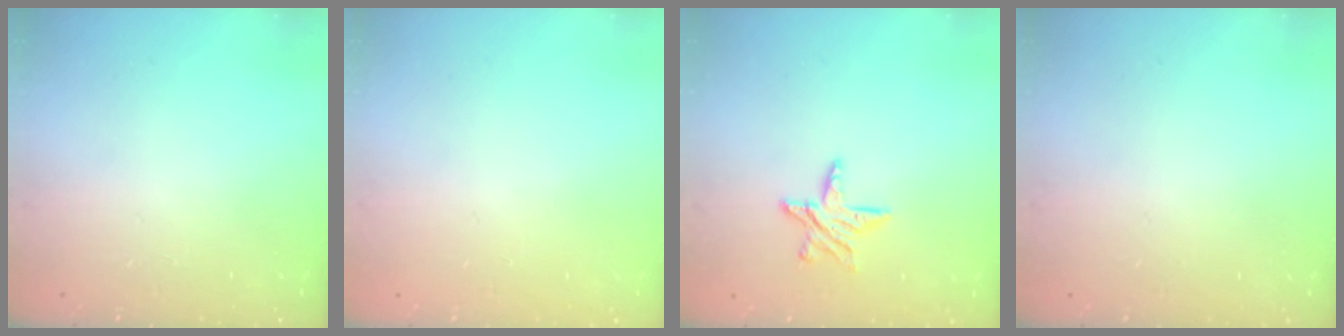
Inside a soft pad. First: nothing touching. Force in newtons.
{"total": 0.0}
{"total": 7.7, "press": 7.7, "slide": 0.5}
{"total": 0.0}